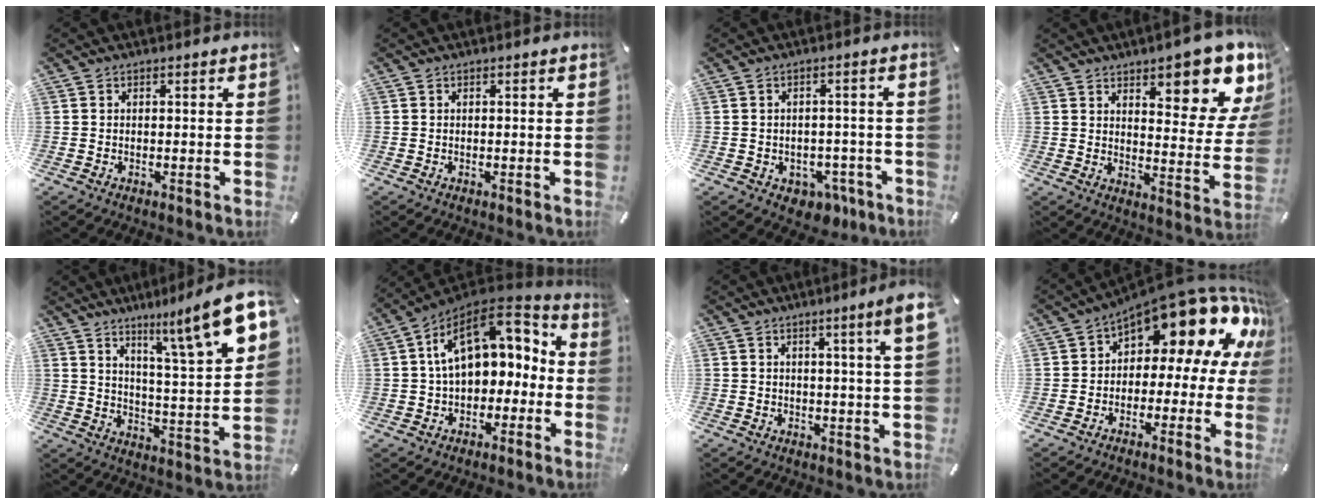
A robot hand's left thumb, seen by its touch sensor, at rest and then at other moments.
{"total": 0.0}
{"total": 4.4, "force": [-1.5, 3.7, 1.7], "torque": [-0.017, 0.008, -0.028]}
{"total": 13.6, "force": [9.3, 4.9, 8.6], "torque": [-0.087, -0.091, 0.150]}
{"total": 15.8, "force": [11.2, 1.9, 11.0], "torque": [-0.160, -0.091, 0.170]}
{"total": 16.1, "force": [4.2, 10.5, 11.4], "torque": [-0.197, -0.022, 0.076]}
{"total": 6.5, "force": [2.7, -0.2, 5.9], "torque": [-0.096, -0.006, 0.041]}
{"total": 18.2, "force": [9.6, 8.5, 12.9], "torque": [-0.175, -0.074, 0.158]}